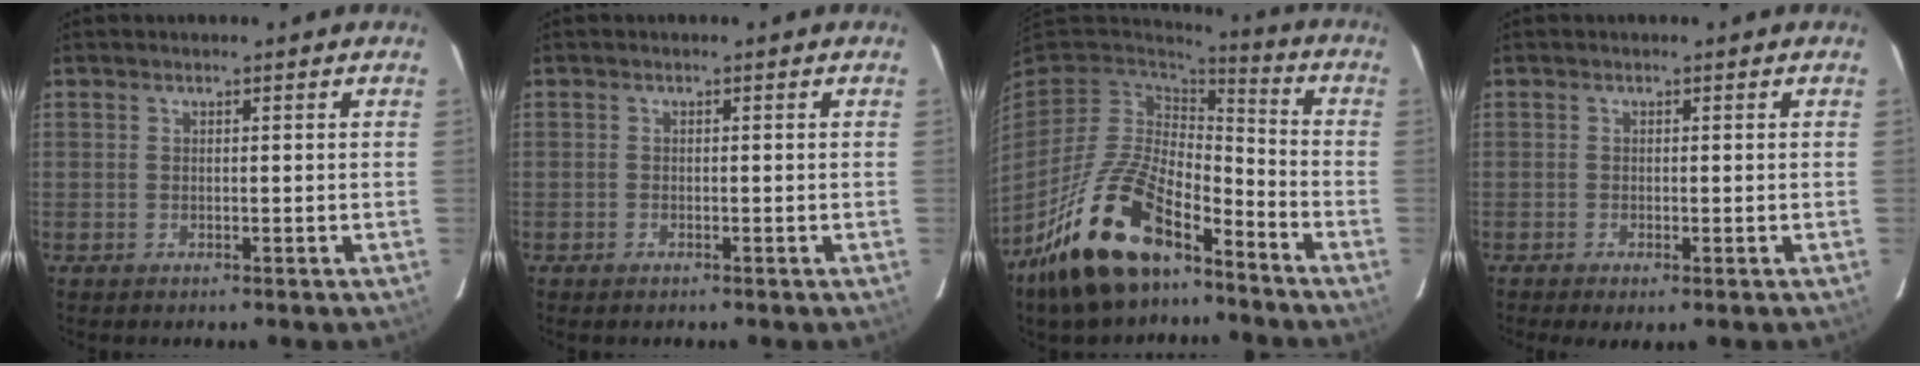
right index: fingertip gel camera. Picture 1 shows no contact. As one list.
[{"total": 0.7, "force": [-0.6, 0.4, 0.2], "torque": [-0.005, 0.000, -0.012]}, {"total": 20.4, "force": [-13.5, 8.6, 12.8], "torque": [-0.266, -0.018, -0.243]}, {"total": 1.7, "force": [-0.9, 0.3, 1.4], "torque": [-0.029, -0.007, -0.014]}]